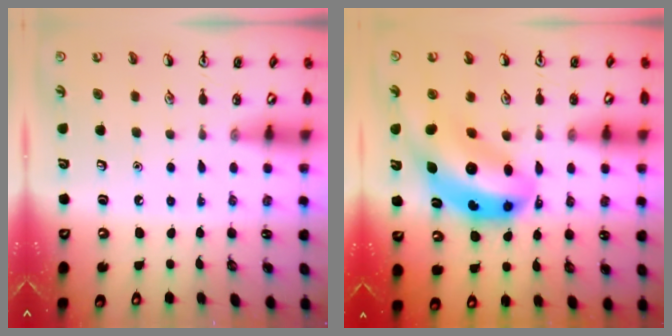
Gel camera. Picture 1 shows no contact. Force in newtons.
{"total": 13.6, "press": 12.9, "slide": 4.3}